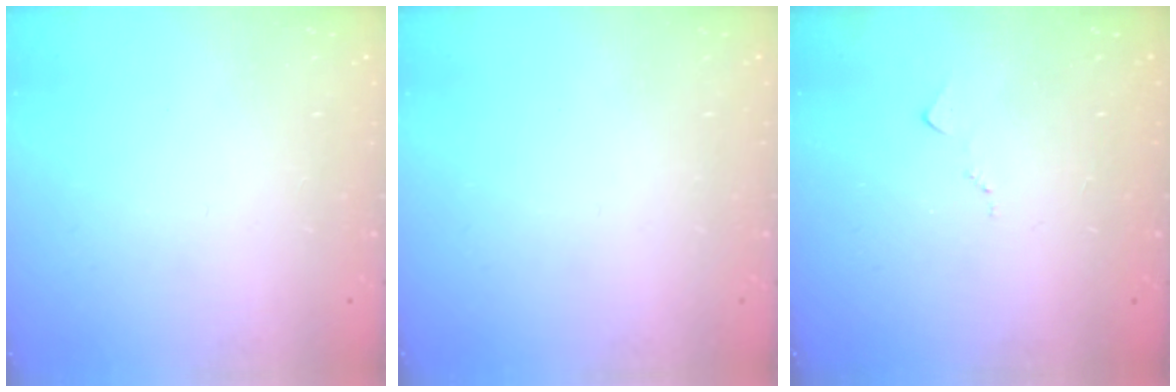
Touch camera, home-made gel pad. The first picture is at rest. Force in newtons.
{"total": 0.0}
{"total": 5.9, "press": 5.8, "slide": 0.8}